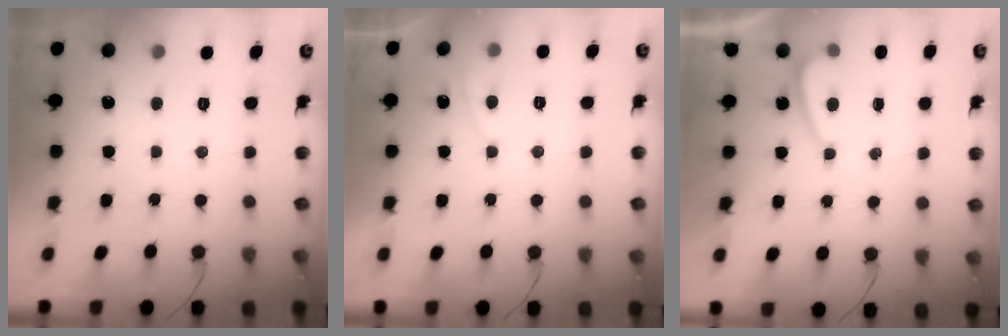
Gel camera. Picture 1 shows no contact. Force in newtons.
{"total": 1.6, "press": 1.5, "slide": 0.6}
{"total": 1.8, "press": 1.7, "slide": 0.6}